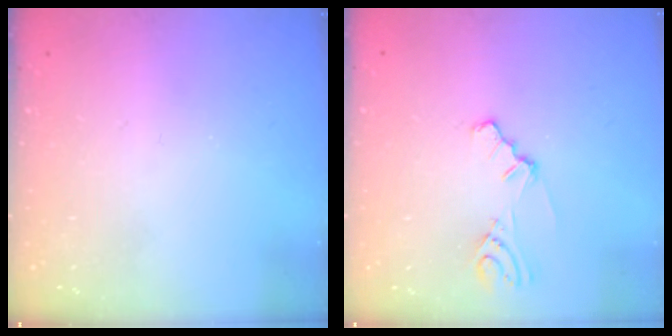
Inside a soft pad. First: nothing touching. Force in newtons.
{"total": 1.7, "press": 1.6, "slide": 0.5}